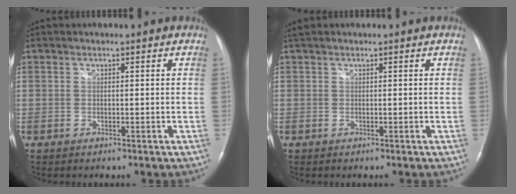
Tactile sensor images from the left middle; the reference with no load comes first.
{"total": 1.2, "force": [0.9, 0.7, 0.3], "torque": [-0.011, 0.019, 0.018]}